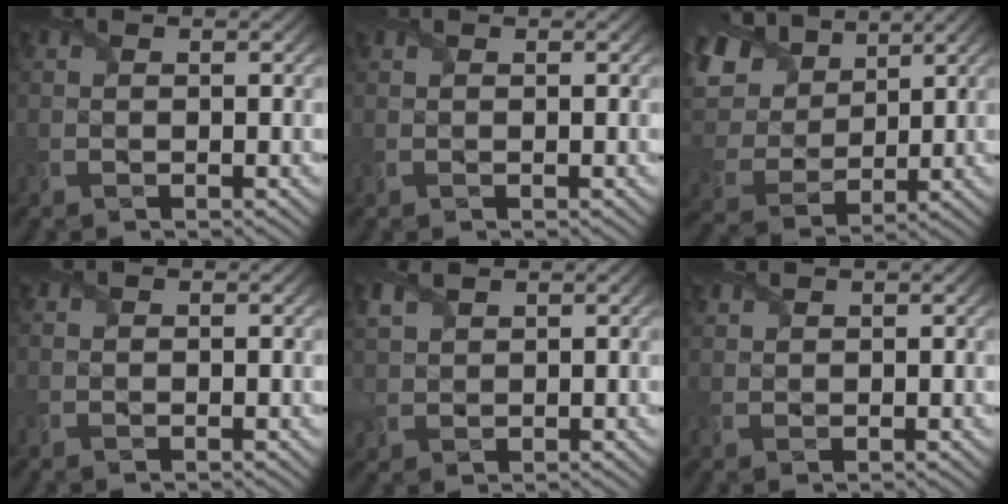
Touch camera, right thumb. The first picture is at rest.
{"total": 0.0}
{"total": 12.0, "force": [5.7, 7.6, 7.3], "torque": [-0.207, 0.028, 0.098]}
{"total": 0.0}
{"total": 3.6, "force": [2.1, 2.1, 2.1], "torque": [-0.064, 0.008, 0.044]}
{"total": 1.2, "force": [1.1, 0.2, 0.3], "torque": [-0.013, 0.005, 0.030]}